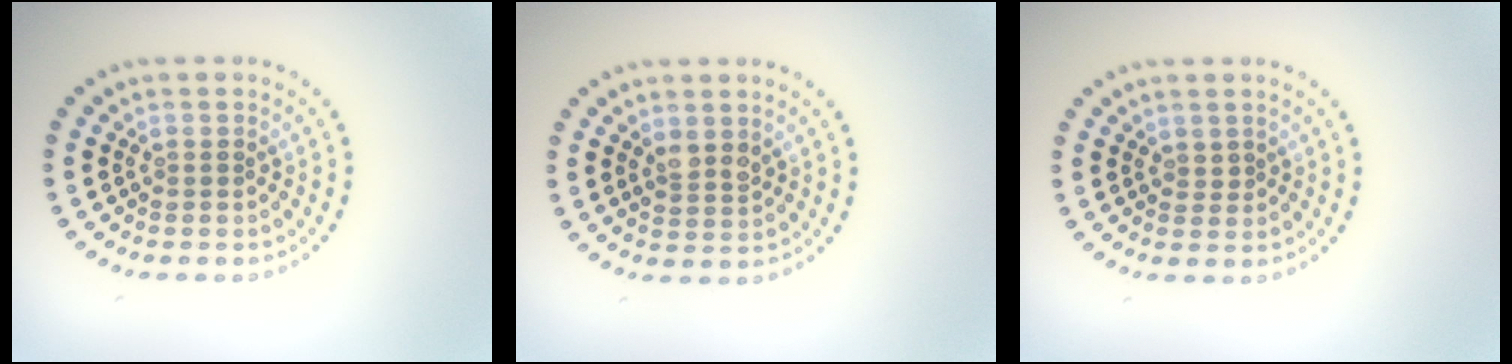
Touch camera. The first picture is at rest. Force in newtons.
{"total": 1.6, "press": 1.4, "slide": 0.7}
{"total": 0.6, "press": 0.2, "slide": 0.6}